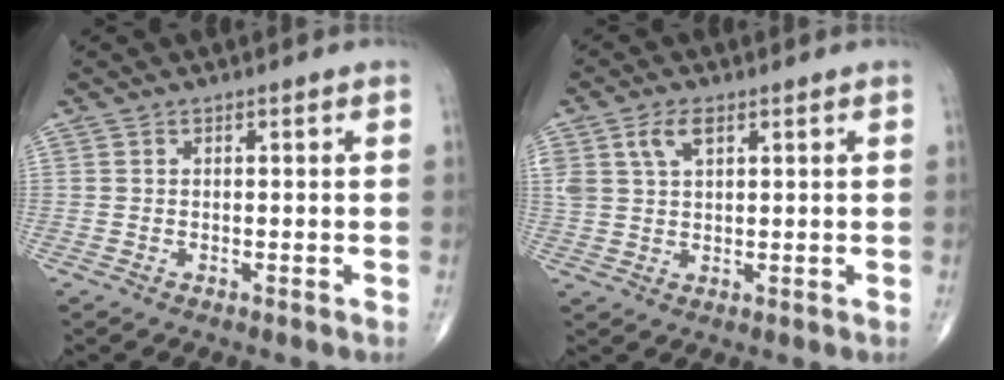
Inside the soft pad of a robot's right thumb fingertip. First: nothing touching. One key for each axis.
{"total": 4.1, "fx": 2.0, "fy": 2.1, "fz": 3.0, "tx": -0.062, "ty": 0.003, "tz": 0.044}